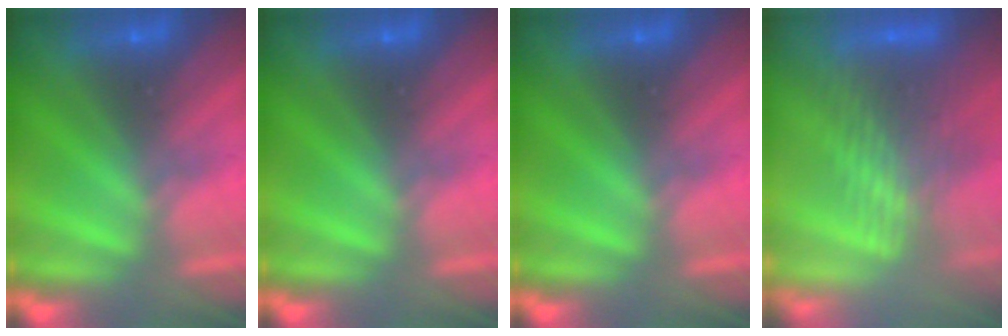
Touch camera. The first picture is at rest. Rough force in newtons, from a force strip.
{"total": 0.0}
{"total": 0.0}
{"total": 6.8}